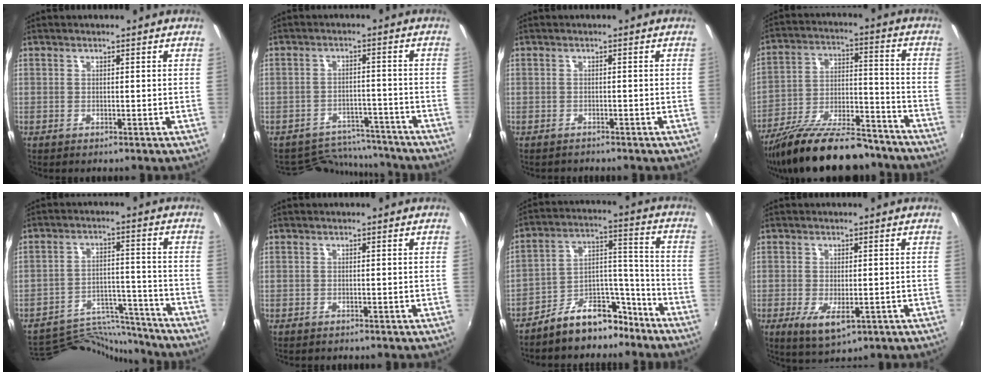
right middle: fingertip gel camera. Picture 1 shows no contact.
{"total": 10.5, "force": [-10.0, 3.1, 0.9], "torque": [-0.026, 0.027, -0.134]}
{"total": 9.5, "force": [-9.3, -1.2, -1.1], "torque": [0.004, 0.028, -0.168]}
{"total": 21.7, "force": [-17.7, 5.7, 11.3], "torque": [-0.197, -0.020, -0.270]}
{"total": 14.7, "force": [-14.5, 1.5, 2.1], "torque": [-0.045, 0.020, -0.224]}
{"total": 0.8, "force": [-0.4, -0.7, -0.2], "torque": [0.005, -0.006, -0.008]}
{"total": 11.0, "force": [-8.9, 4.7, 4.4], "torque": [-0.056, 0.056, -0.133]}
{"total": 5.4, "force": [-2.1, 1.6, 4.7], "torque": [-0.090, -0.025, -0.031]}